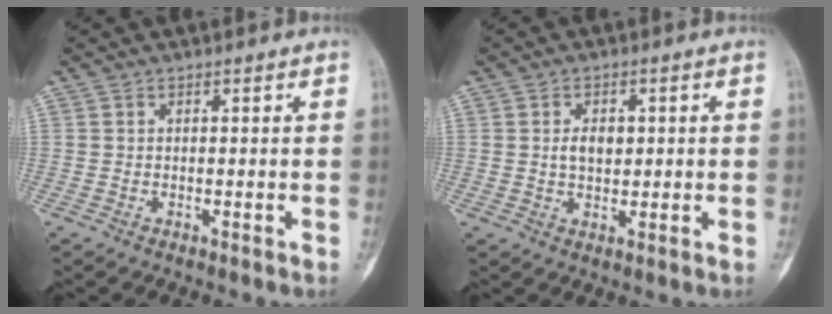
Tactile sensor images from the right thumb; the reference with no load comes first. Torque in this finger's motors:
{"motor_torque": [-0.03, 0.52, 0.24, -0.24, 0.05]}